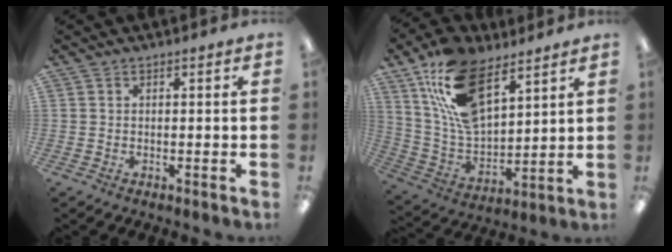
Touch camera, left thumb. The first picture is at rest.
{"total": 18.6, "force": [10.5, 9.6, 12.0], "torque": [-0.262, -0.036, 0.193]}